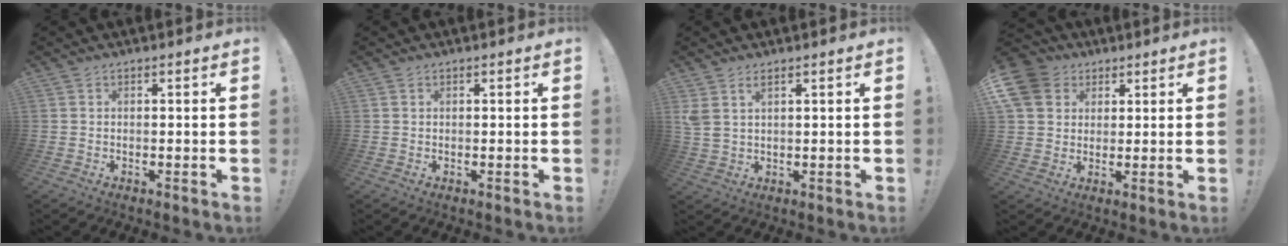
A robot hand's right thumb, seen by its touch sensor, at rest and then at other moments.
{"total": 0.0}
{"total": 3.5, "force": [1.9, 1.5, 2.4], "torque": [-0.048, -0.005, 0.037]}
{"total": 10.2, "force": [3.6, 8.6, 4.1], "torque": [-0.079, -0.013, 0.075]}